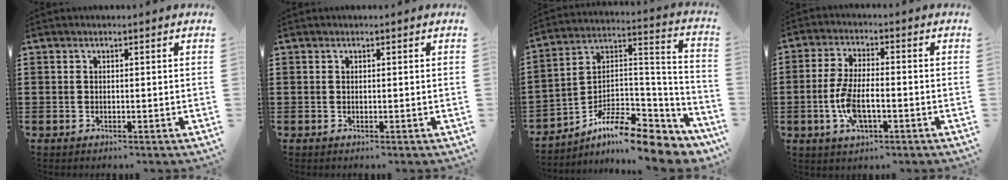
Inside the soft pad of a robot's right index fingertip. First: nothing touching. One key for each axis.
{"total": 0.0}
{"total": 10.6, "fx": -8.3, "fy": 3.2, "fz": 5.7, "tx": -0.095, "ty": 0.015, "tz": -0.157}
{"total": 7.1, "fx": -2.0, "fy": 3.1, "fz": 6.1, "tx": -0.139, "ty": -0.002, "tz": -0.043}